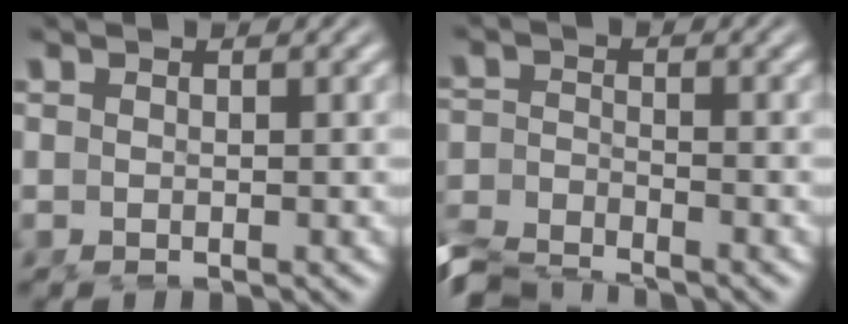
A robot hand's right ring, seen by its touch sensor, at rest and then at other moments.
{"total": 4.7, "force": [-4.5, 1.2, 0.5], "torque": [-0.017, -0.026, -0.080]}